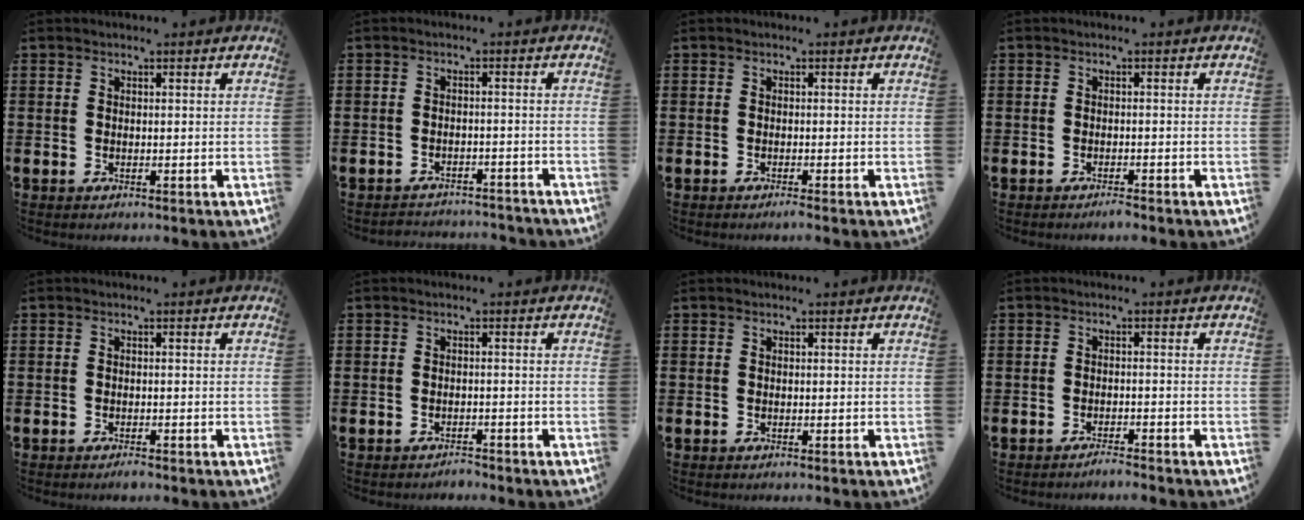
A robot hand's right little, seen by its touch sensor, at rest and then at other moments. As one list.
[{"total": 2.0, "force": [-2.0, 0.1, -0.2], "torque": [-0.004, 0.003, -0.046]}, {"total": 0.6, "force": [-0.5, -0.1, 0.4], "torque": [-0.006, -0.003, -0.009]}, {"total": 0.9, "force": [-0.9, 0.0, 0.4], "torque": [-0.009, -0.002, -0.017]}, {"total": 0.7, "force": [-0.6, 0.1, 0.4], "torque": [-0.009, -0.003, -0.012]}, {"total": 1.2, "force": [-1.2, 0.1, -0.1], "torque": [-0.003, 0.003, -0.026]}, {"total": 0.0}, {"total": 1.5, "force": [-1.5, -0.1, 0.3], "torque": [-0.007, 0.001, -0.029]}]